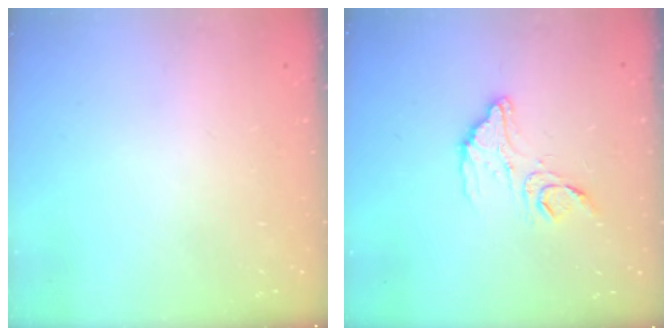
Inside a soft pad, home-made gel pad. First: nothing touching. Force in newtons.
{"total": 12.6, "press": 12.5, "slide": 1.0}